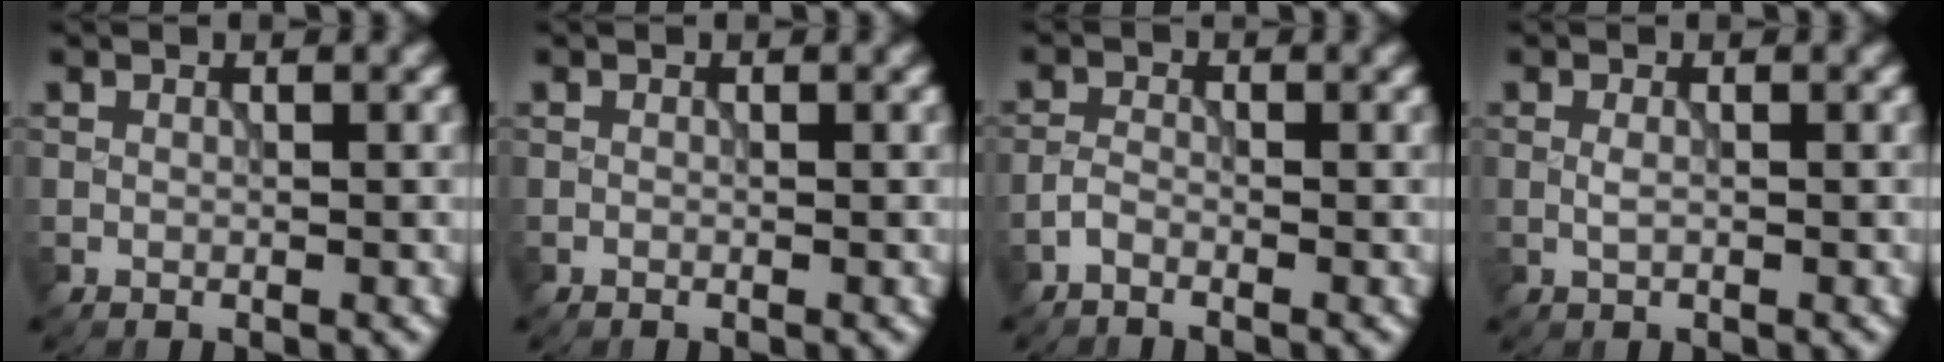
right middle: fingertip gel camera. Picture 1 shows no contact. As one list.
[{"total": 0.0}, {"total": 1.2, "force": [-0.9, 0.3, 0.6], "torque": [-0.014, 0.002, -0.025]}, {"total": 0.8, "force": [-0.1, 0.3, 0.7], "torque": [-0.018, -0.002, -0.003]}]